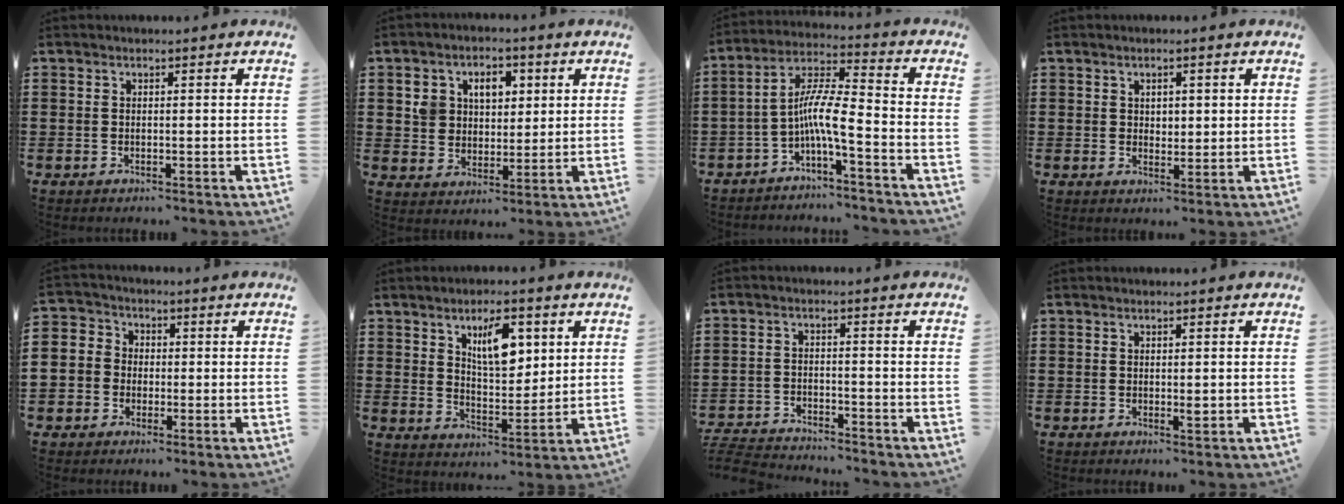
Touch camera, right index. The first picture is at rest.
{"total": 6.2, "force": [2.1, 4.9, 3.0], "torque": [-0.080, 0.019, 0.037]}
{"total": 7.5, "force": [-3.1, 0.9, 6.7], "torque": [-0.133, -0.006, -0.064]}
{"total": 1.7, "force": [0.9, 1.2, 0.8], "torque": [-0.010, 0.005, 0.013]}
{"total": 4.4, "force": [-1.4, 4.2, 0.3], "torque": [-0.032, 0.008, -0.034]}
{"total": 7.6, "force": [3.3, 3.7, 5.8], "torque": [-0.093, 0.000, 0.050]}
{"total": 4.0, "force": [-4.0, 0.2, 0.2], "torque": [-0.013, -0.001, -0.086]}
{"total": 0.9, "force": [0.0, 0.4, 0.9], "torque": [-0.015, -0.001, 0.000]}